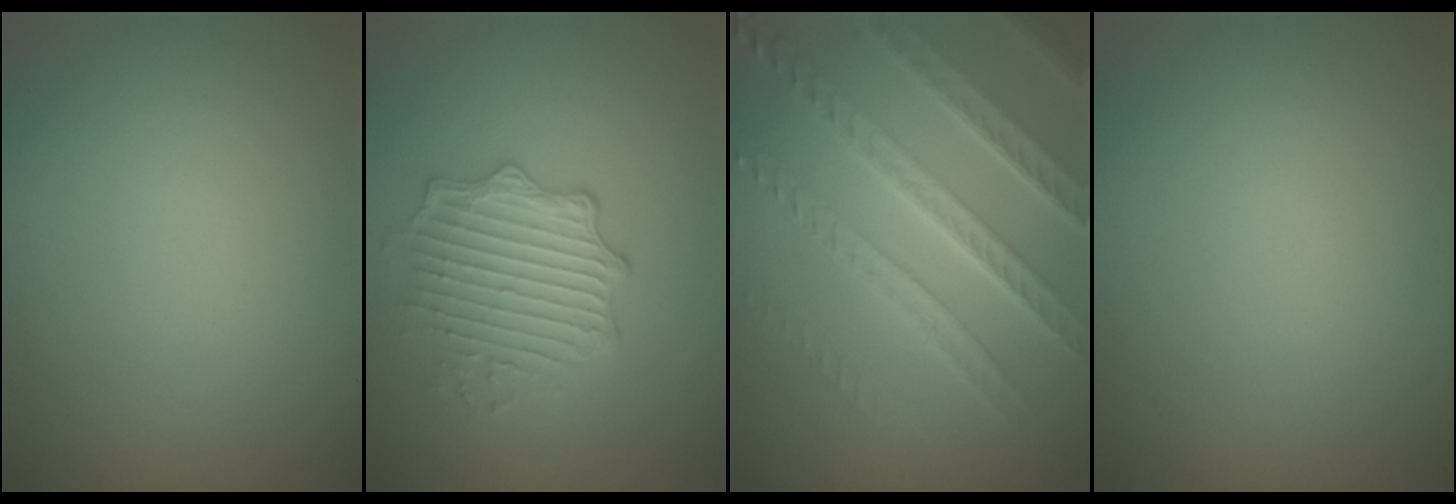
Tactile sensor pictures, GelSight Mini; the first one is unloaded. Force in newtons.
{"total": 4.2, "press": 3.8, "slide": 1.8}
{"total": 7.8, "press": 5.4, "slide": 5.6}
{"total": 0.0}